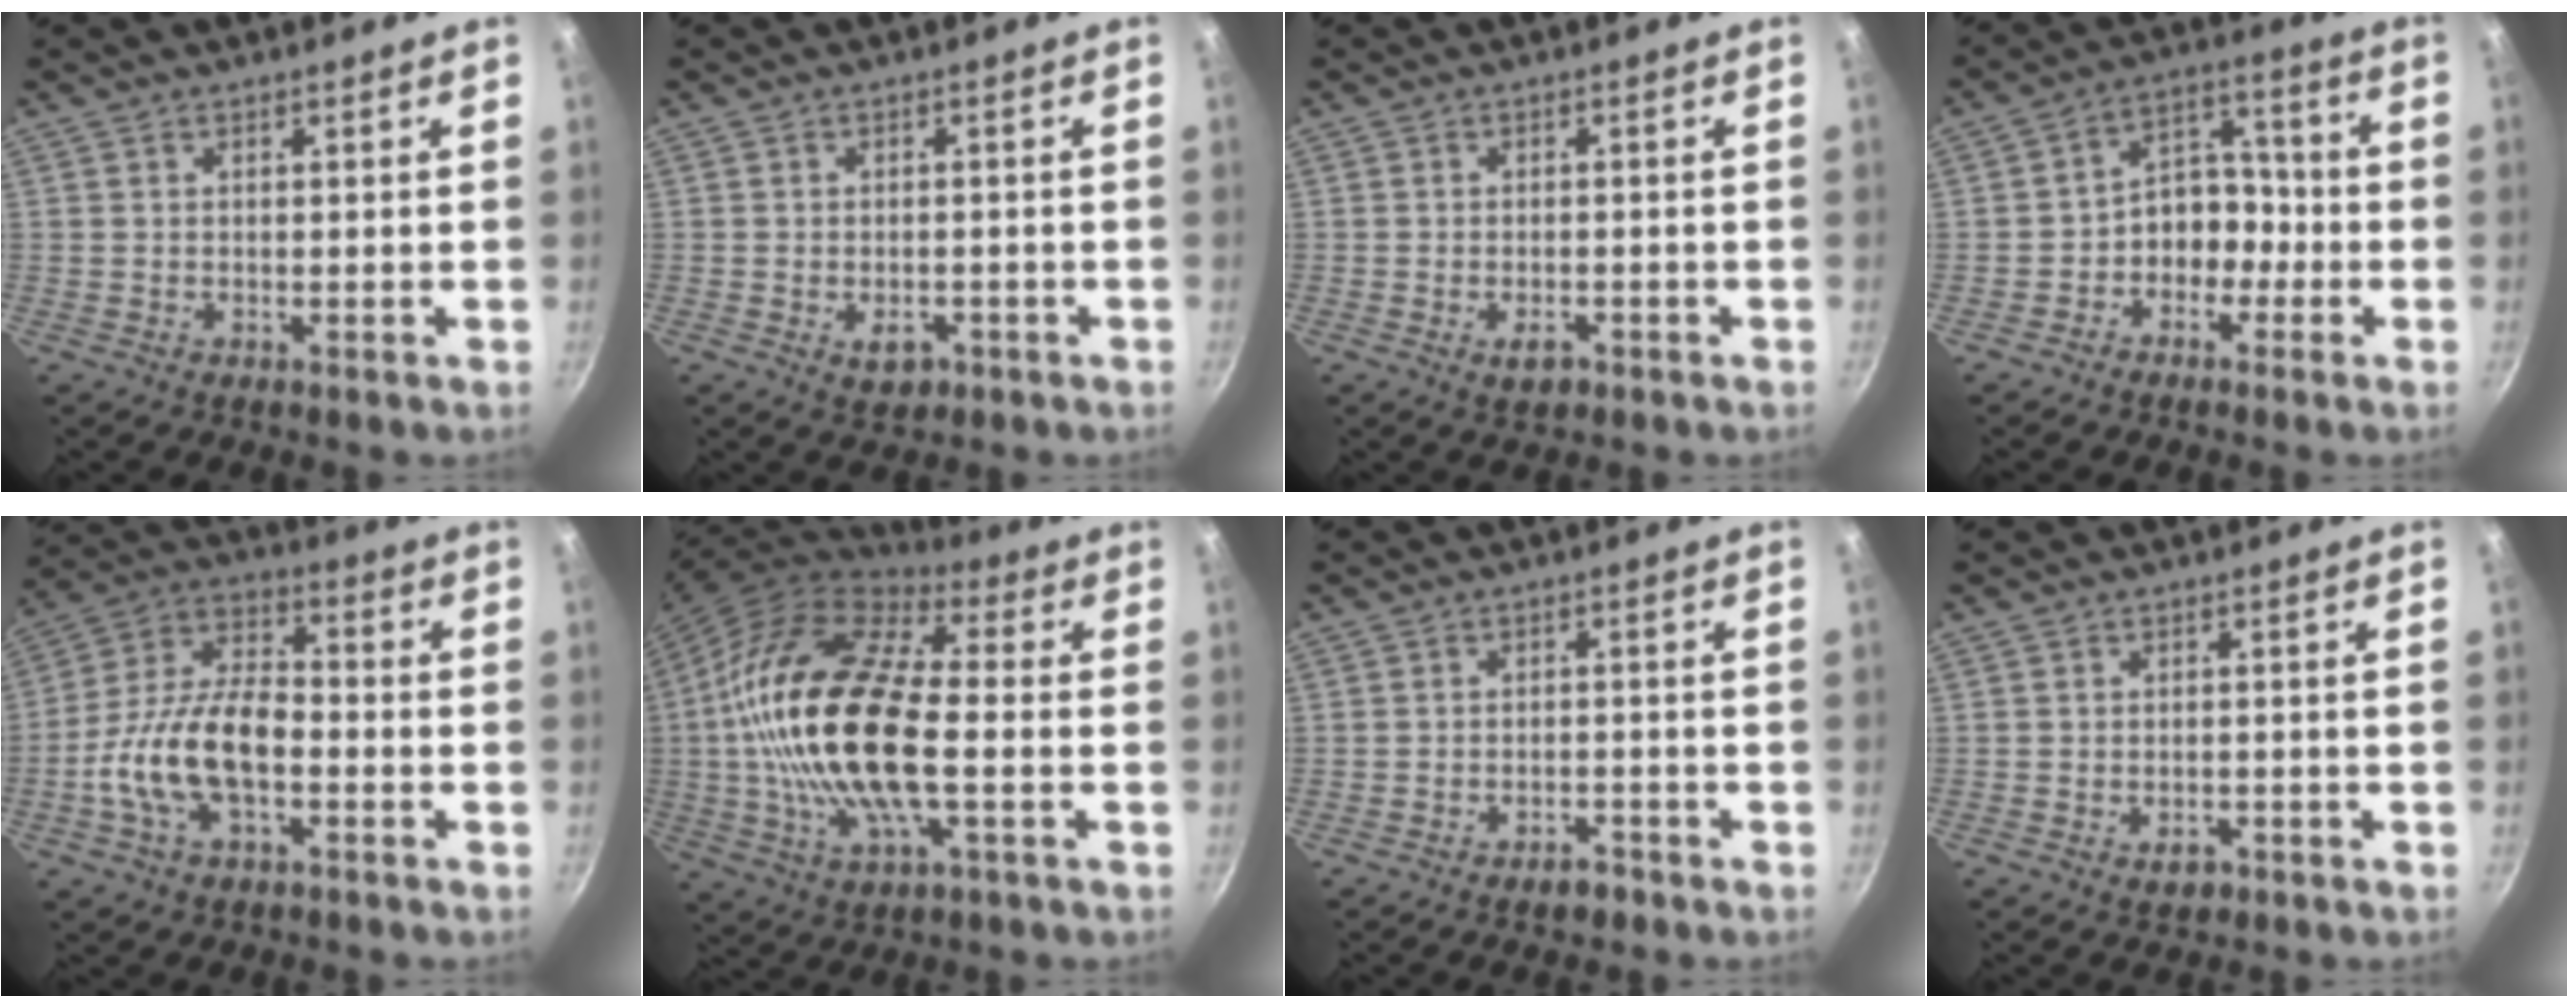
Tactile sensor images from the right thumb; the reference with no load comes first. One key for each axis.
{"total": 4.0, "fx": -1.6, "fy": 2.7, "fz": 2.5, "tx": -0.031, "ty": 0.010, "tz": -0.015}
{"total": 3.2, "fx": -1.6, "fy": 1.9, "fz": 2.1, "tx": -0.032, "ty": 0.009, "tz": -0.022}
{"total": 8.3, "fx": -3.0, "fy": 6.4, "fz": 4.4, "tx": -0.016, "ty": 0.053, "tz": -0.056}
{"total": 15.3, "fx": -4.1, "fy": 8.0, "fz": 12.4, "tx": -0.216, "ty": 0.043, "tz": -0.089}
{"total": 24.4, "fx": -1.3, "fy": 10.7, "fz": 21.9, "tx": -0.426, "ty": 0.021, "tz": -0.038}
{"total": 2.9, "fx": -2.1, "fy": 1.4, "fz": 1.3, "tx": -0.013, "ty": 0.022, "tz": -0.025}
{"total": 2.7, "fx": -1.3, "fy": 1.7, "fz": 1.5, "tx": -0.019, "ty": 0.010, "tz": -0.015}